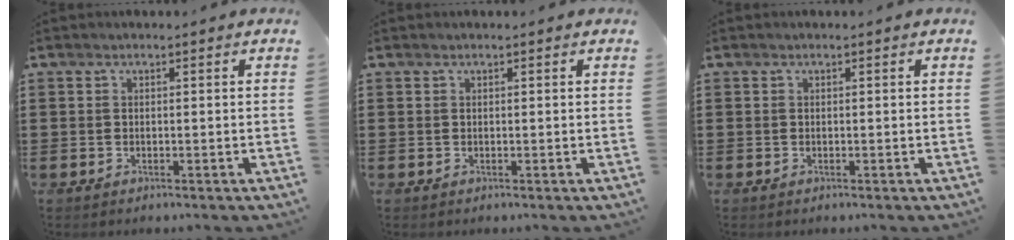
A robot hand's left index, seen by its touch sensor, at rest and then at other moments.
{"total": 0.0}
{"total": 0.0}